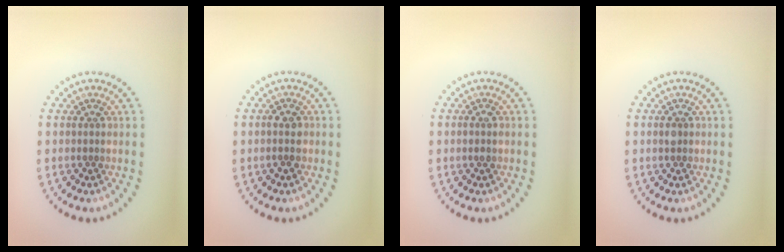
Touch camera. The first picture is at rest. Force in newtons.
{"total": 1.6, "press": 1.6, "slide": 0.4}
{"total": 0.9, "press": 0.8, "slide": 0.4}
{"total": 1.0, "press": 1.0, "slide": 0.2}